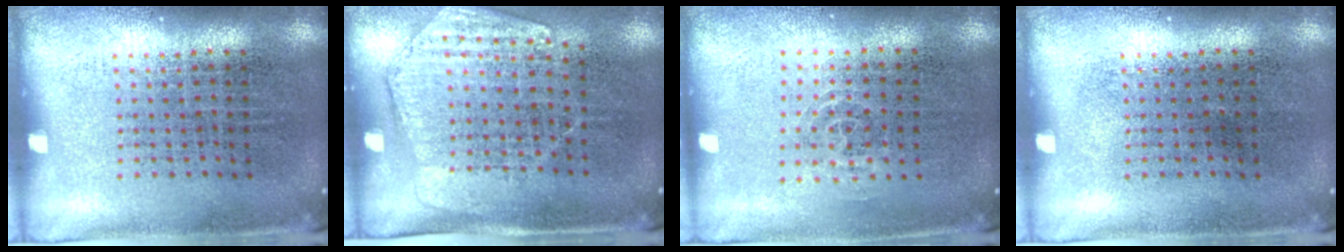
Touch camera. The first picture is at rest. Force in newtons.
{"total": 1.6, "press": 1.4, "slide": 0.8}
{"total": 0.9, "press": 0.5, "slide": 0.8}
{"total": 0.0}